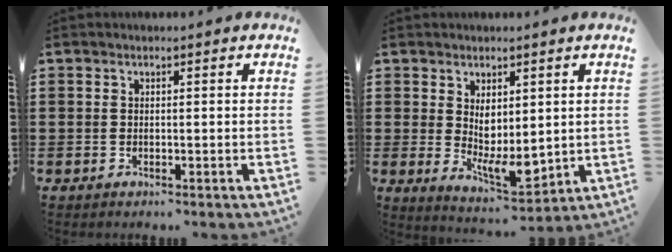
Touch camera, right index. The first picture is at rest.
{"total": 4.4, "force": [1.1, 2.4, 3.5], "torque": [-0.071, -0.015, 0.017]}